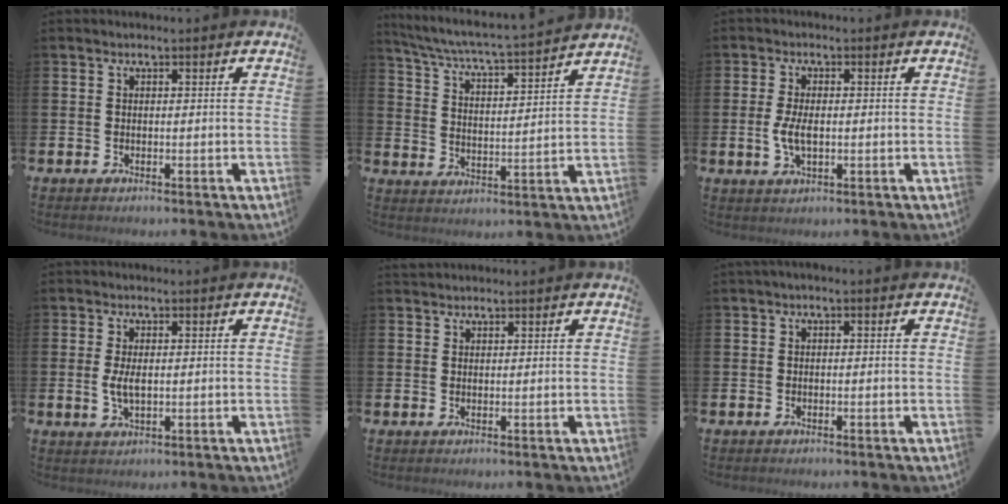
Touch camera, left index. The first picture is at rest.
{"total": 5.4, "force": [5.2, -0.1, 1.7], "torque": [-0.061, -0.047, 0.083]}
{"total": 3.7, "force": [-0.2, 1.7, 3.2], "torque": [-0.069, 0.003, -0.007]}
{"total": 2.8, "force": [0.2, 1.2, 2.6], "torque": [-0.050, 0.003, 0.002]}
{"total": 1.3, "force": [1.3, 0.4, 0.0], "torque": [0.007, 0.000, 0.023]}
{"total": 0.6, "force": [-0.3, 0.1, 0.5], "torque": [-0.016, 0.002, -0.004]}